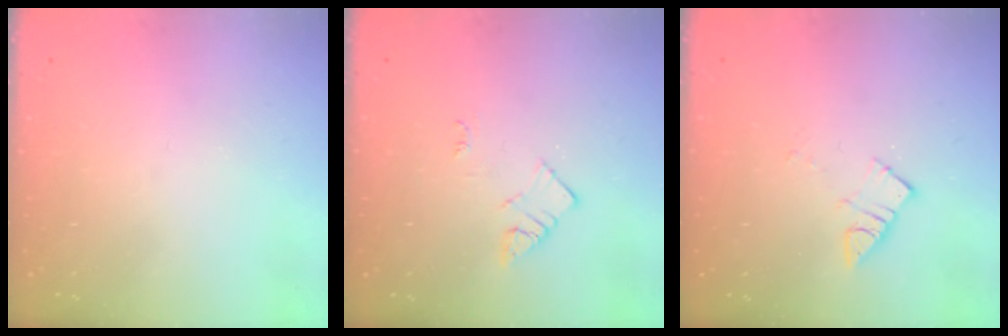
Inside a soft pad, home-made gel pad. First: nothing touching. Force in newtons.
{"total": 3.0, "press": 3.0, "slide": 0.4}
{"total": 4.9, "press": 4.8, "slide": 0.5}